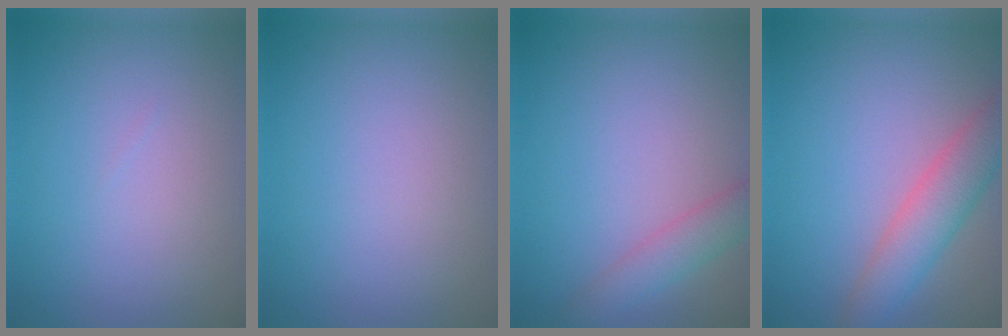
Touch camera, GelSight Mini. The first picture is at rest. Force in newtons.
{"total": 0.0}
{"total": 2.8, "press": 2.8, "slide": 0.2}
{"total": 4.9, "press": 4.9, "slide": 0.3}